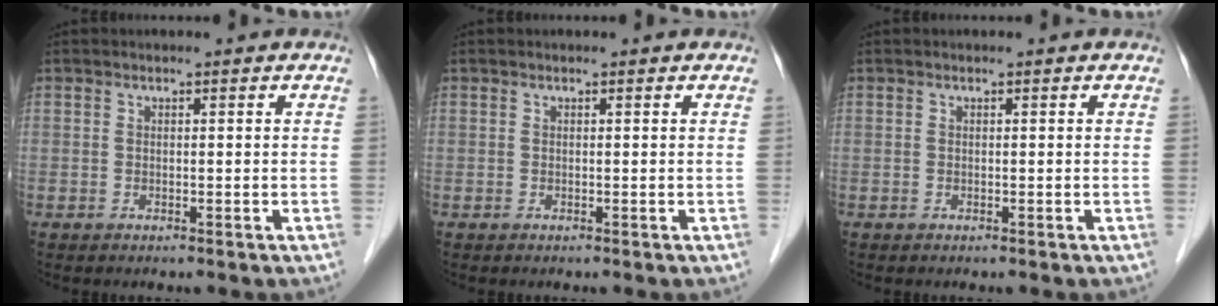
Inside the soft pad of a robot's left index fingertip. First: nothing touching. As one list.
[{"total": 0.0}, {"total": 0.0}]